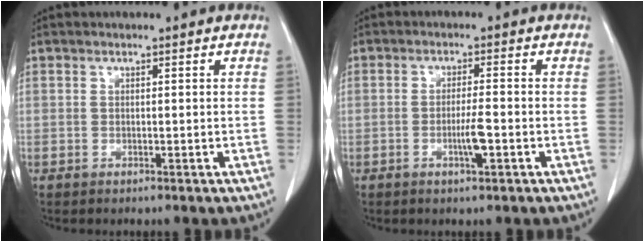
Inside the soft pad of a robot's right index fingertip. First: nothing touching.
{"total": 3.6, "force": [-1.2, 0.1, 3.4], "torque": [-0.064, -0.004, -0.021]}